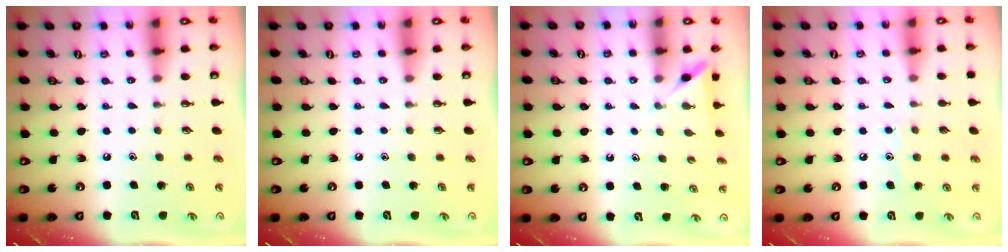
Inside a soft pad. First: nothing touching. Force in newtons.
{"total": 0.0}
{"total": 2.2, "press": 2.2, "slide": 0.2}
{"total": 6.9, "press": 6.9, "slide": 0.7}